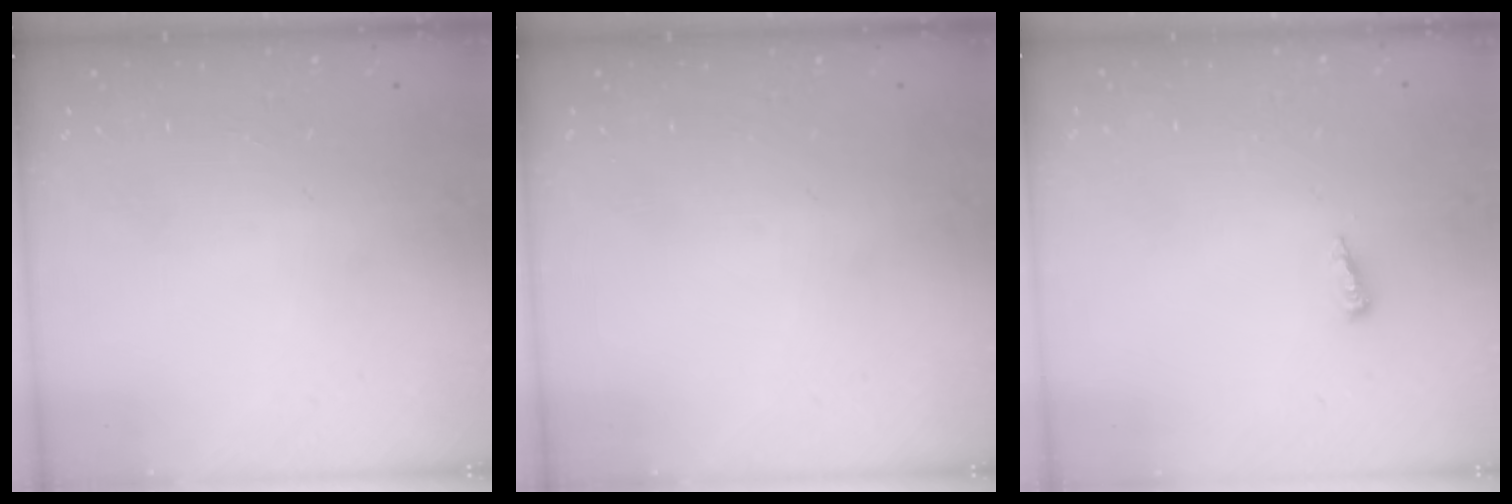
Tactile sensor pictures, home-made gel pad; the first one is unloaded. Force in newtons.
{"total": 0.0}
{"total": 3.1, "press": 3.1, "slide": 0.3}